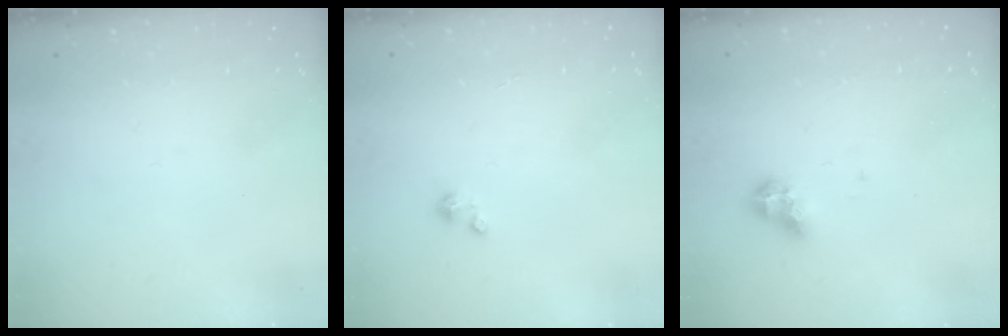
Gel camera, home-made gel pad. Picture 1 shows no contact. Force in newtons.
{"total": 1.4, "press": 1.3, "slide": 0.3}
{"total": 7.1, "press": 7.1, "slide": 0.3}